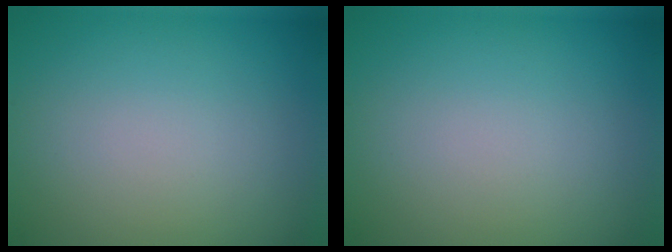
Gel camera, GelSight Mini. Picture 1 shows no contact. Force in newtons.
{"total": 0.0}